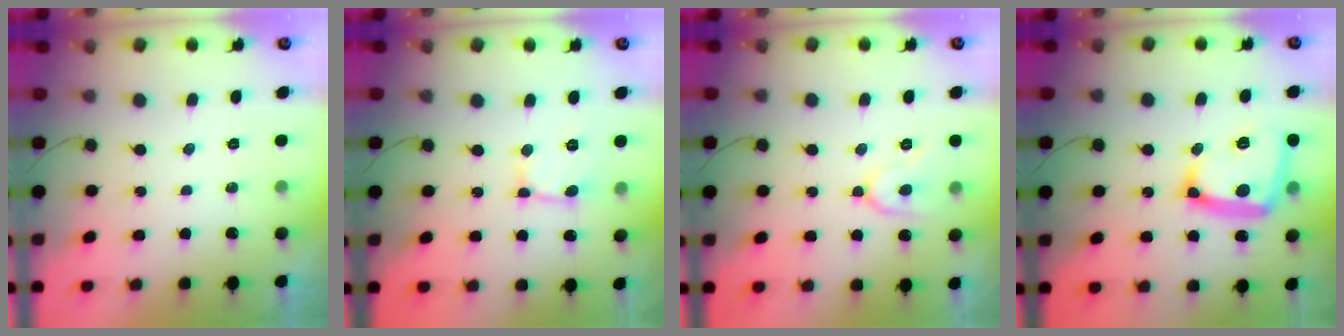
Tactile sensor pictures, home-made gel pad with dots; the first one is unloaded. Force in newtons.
{"total": 2.7, "press": 2.7, "slide": 0.2}
{"total": 8.5, "press": 8.5, "slide": 0.8}
{"total": 16.0, "press": 15.9, "slide": 1.5}